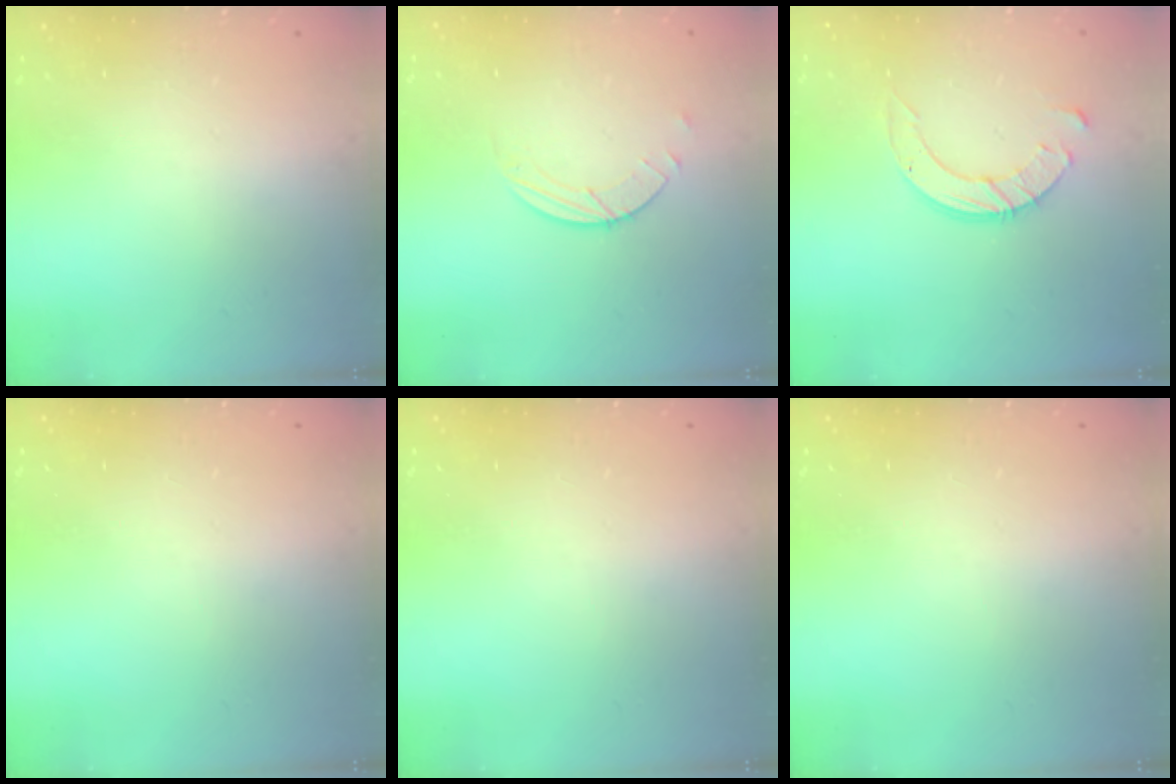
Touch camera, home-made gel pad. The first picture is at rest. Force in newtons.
{"total": 2.0, "press": 2.0, "slide": 0.2}
{"total": 9.7, "press": 9.6, "slide": 0.8}
{"total": 0.0}
{"total": 0.0}
{"total": 0.0}